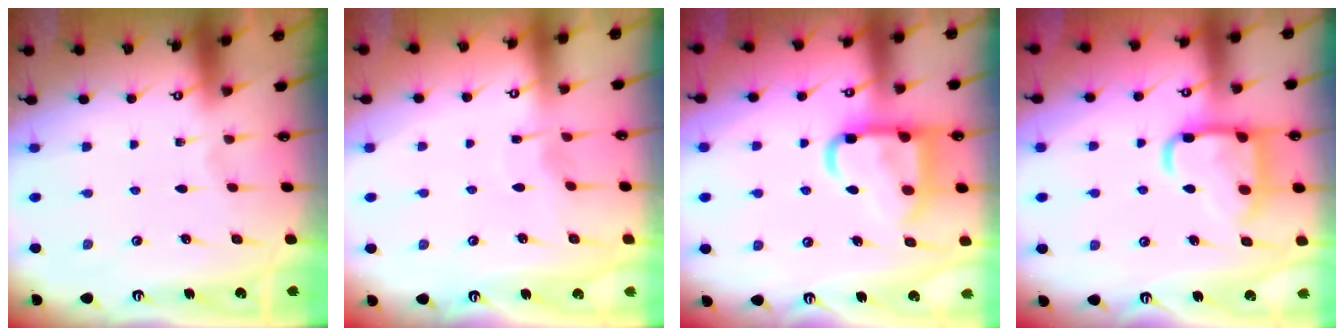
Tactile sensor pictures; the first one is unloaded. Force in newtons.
{"total": 2.3, "press": 2.3, "slide": 0.3}
{"total": 15.7, "press": 15.6, "slide": 1.6}
{"total": 15.9, "press": 15.8, "slide": 1.3}